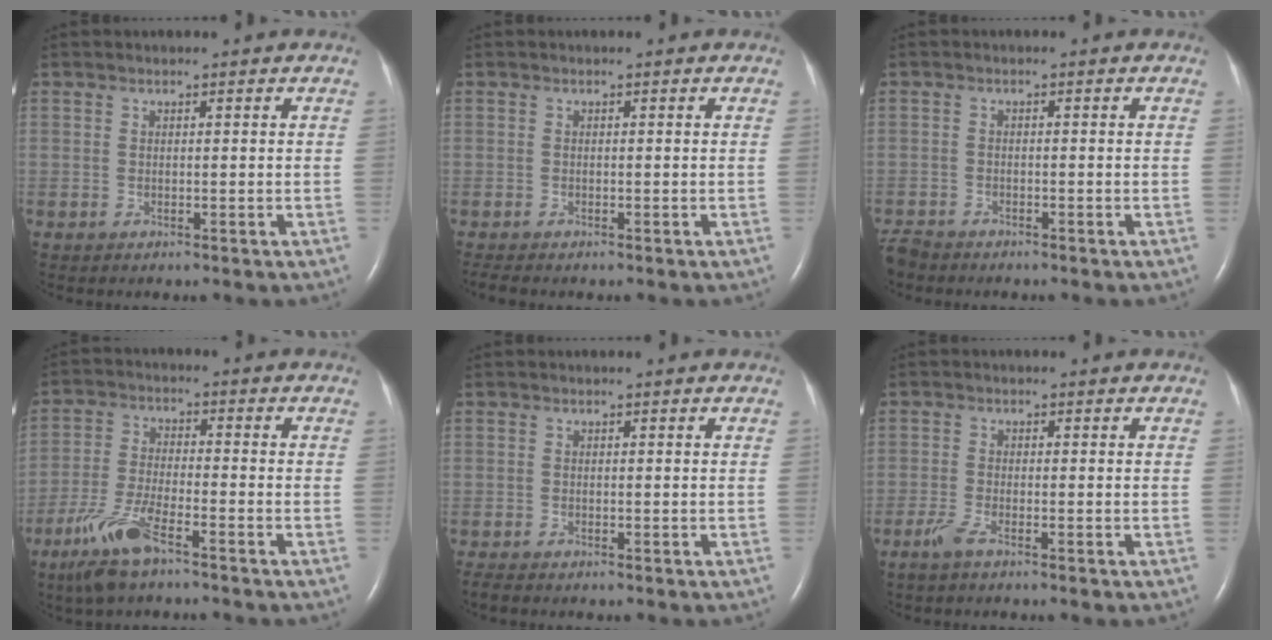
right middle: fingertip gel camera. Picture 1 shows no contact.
{"total": 1.0, "force": [-1.0, -0.1, 0.3], "torque": [-0.015, -0.006, -0.018]}
{"total": 2.8, "force": [-2.7, 0.7, 0.2], "torque": [-0.007, -0.010, -0.051]}
{"total": 8.6, "force": [-5.8, 1.3, 6.2], "torque": [-0.141, -0.019, -0.114]}
{"total": 1.5, "force": [-1.3, 0.3, 0.8], "torque": [-0.020, -0.008, -0.021]}
{"total": 2.4, "force": [-1.7, 0.3, 1.6], "torque": [-0.044, -0.005, -0.039]}